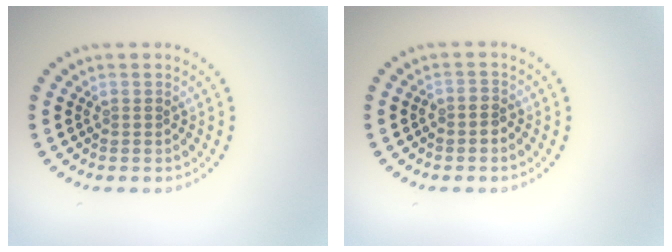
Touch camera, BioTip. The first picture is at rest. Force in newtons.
{"total": 1.0, "press": 0.7, "slide": 0.6}